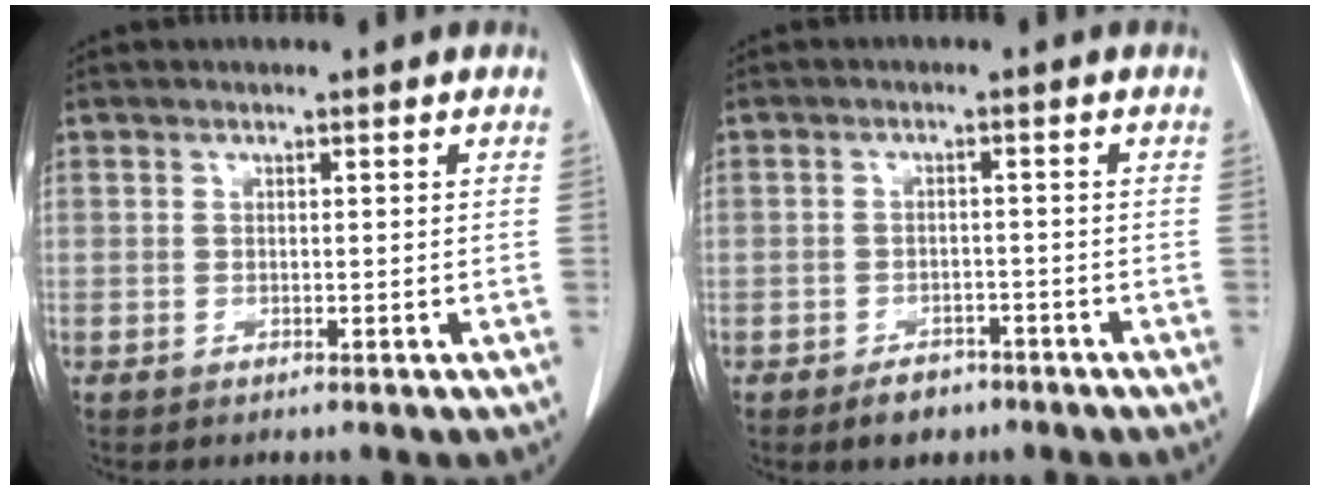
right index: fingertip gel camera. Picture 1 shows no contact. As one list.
[{"total": 3.7, "force": [-2.5, 2.5, 1.2], "torque": [-0.016, 0.006, -0.031]}]